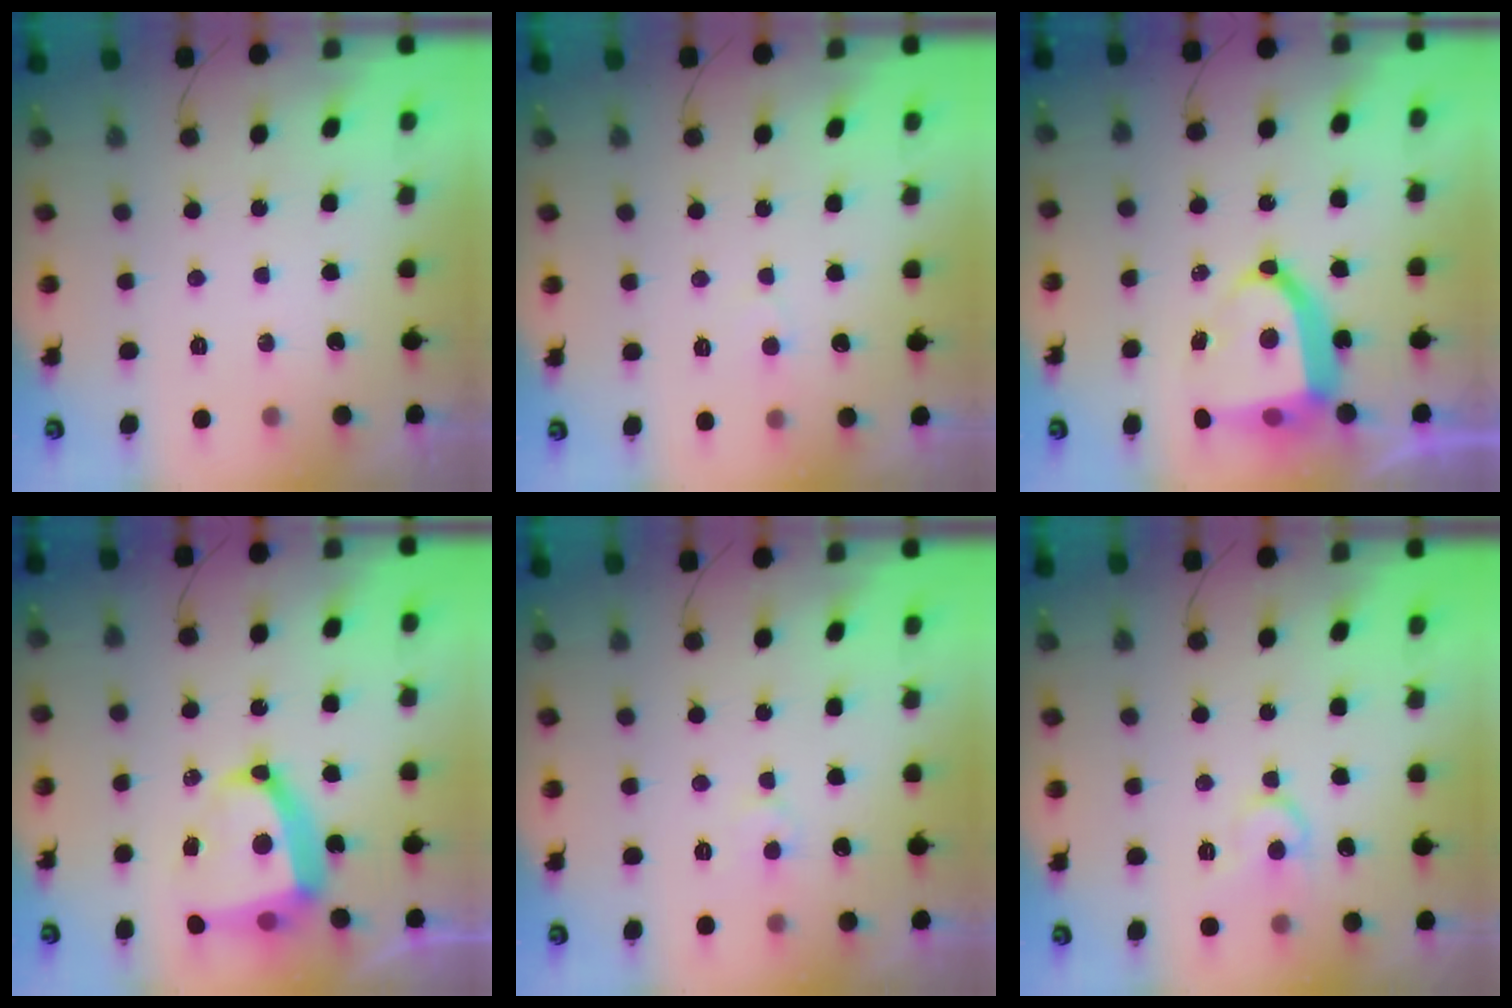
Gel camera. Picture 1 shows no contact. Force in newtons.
{"total": 4.5, "press": 4.4, "slide": 0.3}
{"total": 11.8, "press": 11.7, "slide": 1.5}
{"total": 13.8, "press": 13.7, "slide": 2.0}
{"total": 4.7, "press": 4.7, "slide": 0.2}
{"total": 10.1, "press": 10.1, "slide": 1.0}